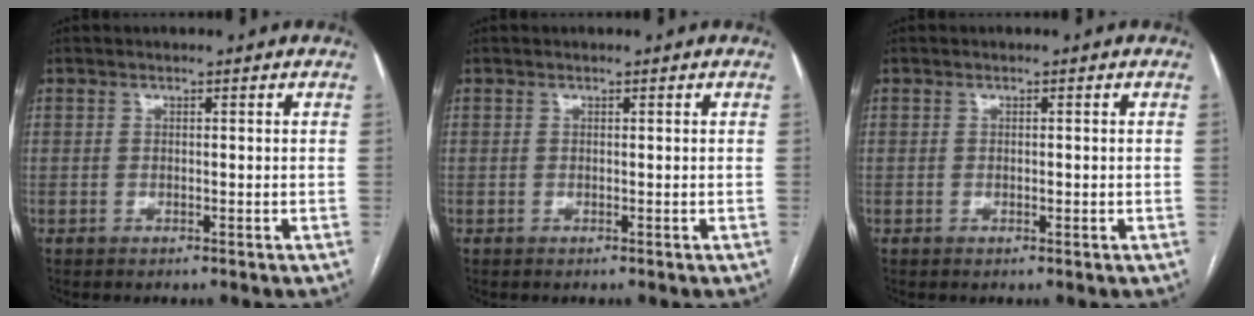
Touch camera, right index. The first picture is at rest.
{"total": 0.0}
{"total": 0.7, "force": [-0.1, 0.3, 0.6], "torque": [-0.010, 0.000, -0.001]}